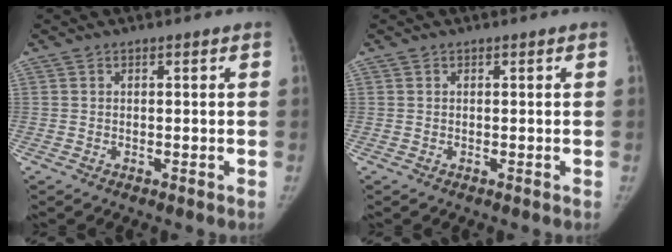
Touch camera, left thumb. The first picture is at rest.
{"total": 0.0}